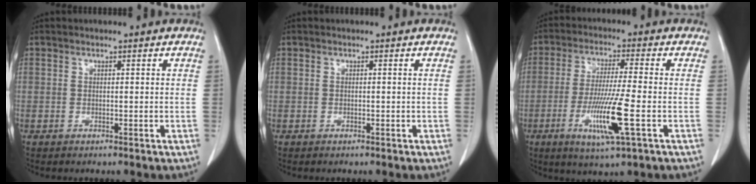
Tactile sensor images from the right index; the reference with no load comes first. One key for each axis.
{"total": 0.0}
{"total": 10.4, "fx": -3.3, "fy": -0.2, "fz": 9.8, "tx": -0.193, "ty": -0.021, "tz": -0.060}